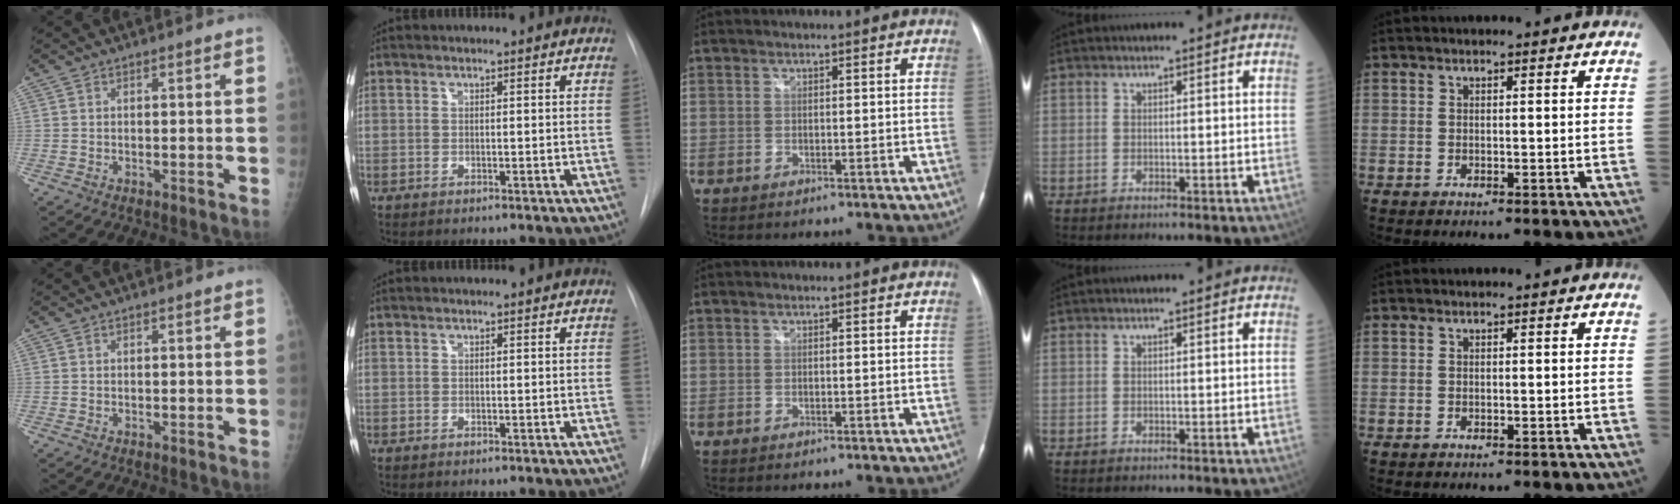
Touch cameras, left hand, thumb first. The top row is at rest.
{}